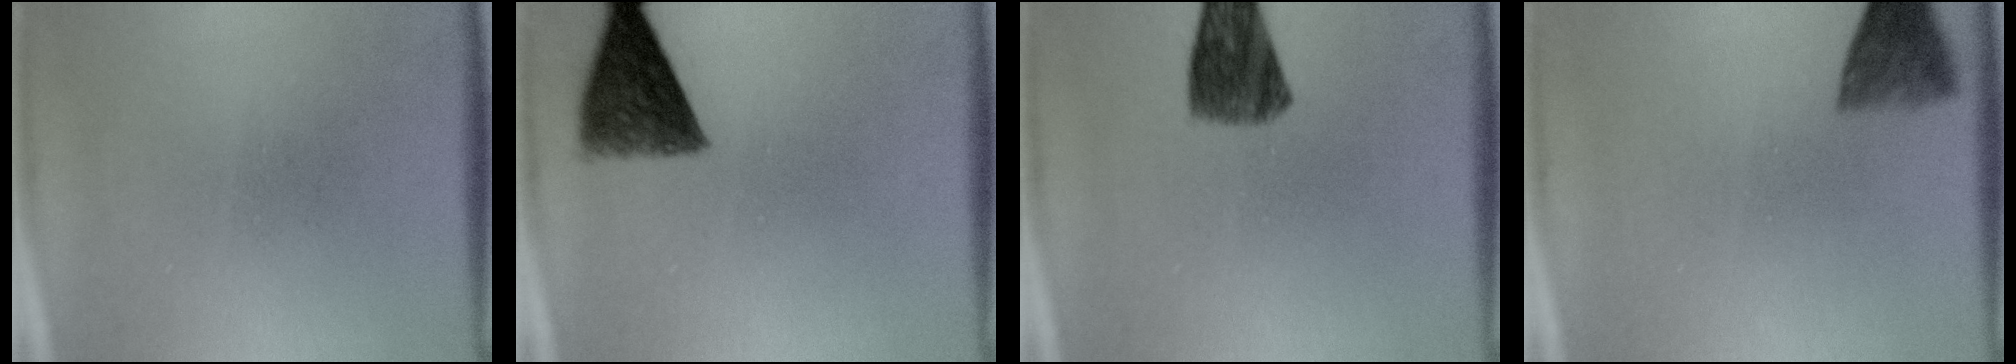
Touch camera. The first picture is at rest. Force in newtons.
{"total": 8.2}
{"total": 8.1}
{"total": 4.8}